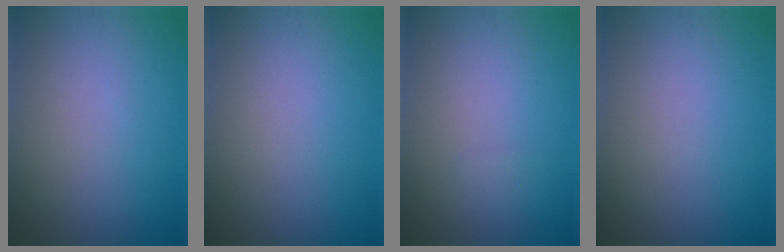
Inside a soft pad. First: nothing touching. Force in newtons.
{"total": 0.0}
{"total": 0.5, "press": 0.5, "slide": 0.0}
{"total": 0.0}